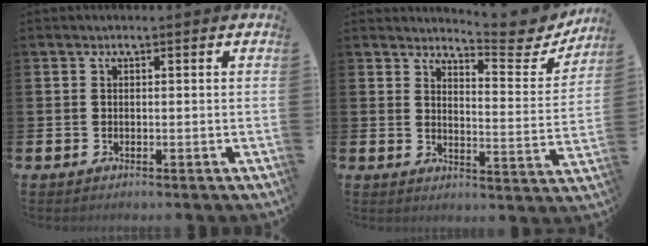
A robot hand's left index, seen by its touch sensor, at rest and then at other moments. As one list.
[{"total": 5.7, "force": [5.4, 0.8, 1.5], "torque": [-0.022, -0.050, 0.082]}]